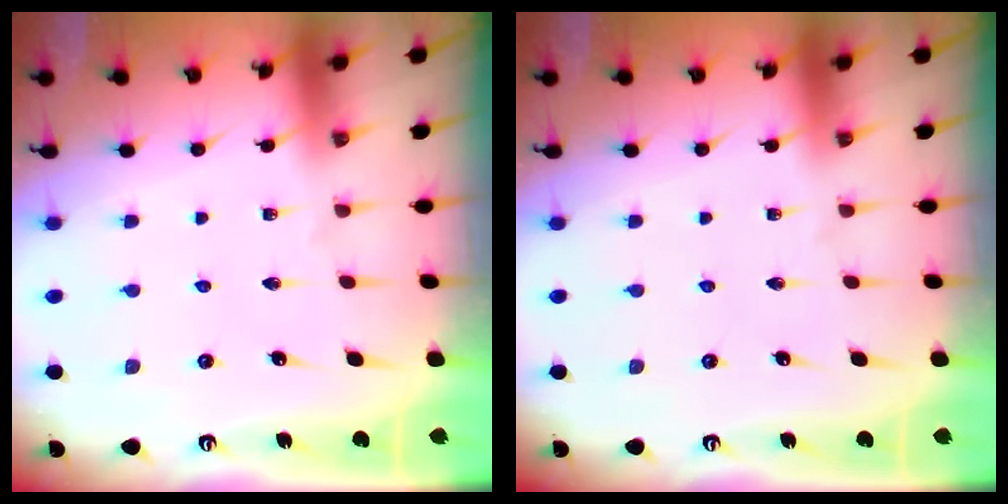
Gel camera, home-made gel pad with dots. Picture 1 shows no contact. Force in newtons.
{"total": 0.0}